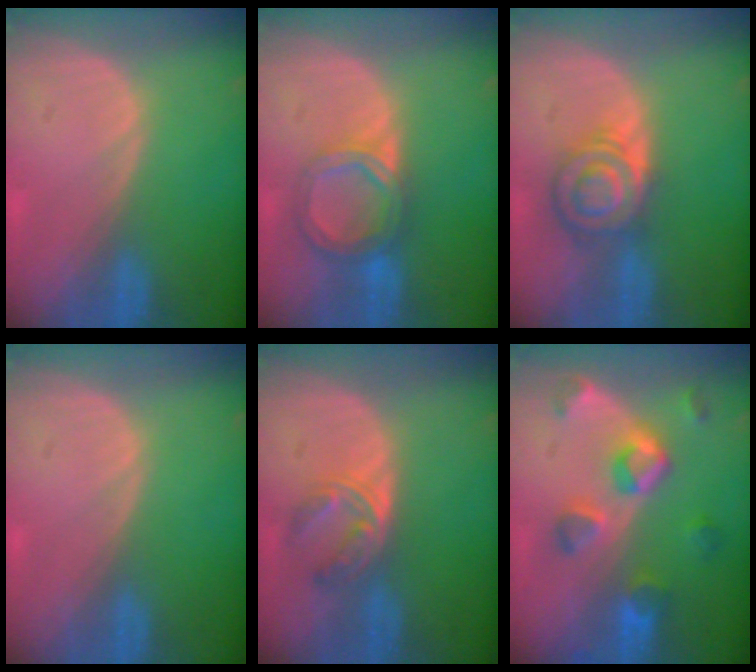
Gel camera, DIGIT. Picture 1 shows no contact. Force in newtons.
{"total": 6.4, "press": 5.7, "slide": 3.0}
{"total": 6.4, "press": 6.4, "slide": 0.1}
{"total": 0.0}
{"total": 5.7, "press": 4.7, "slide": 3.3}
{"total": 7.3, "press": 7.1, "slide": 1.7}